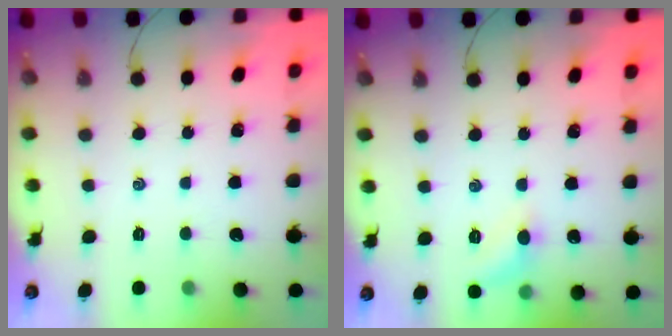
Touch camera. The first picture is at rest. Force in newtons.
{"total": 6.8, "press": 6.6, "slide": 1.5}